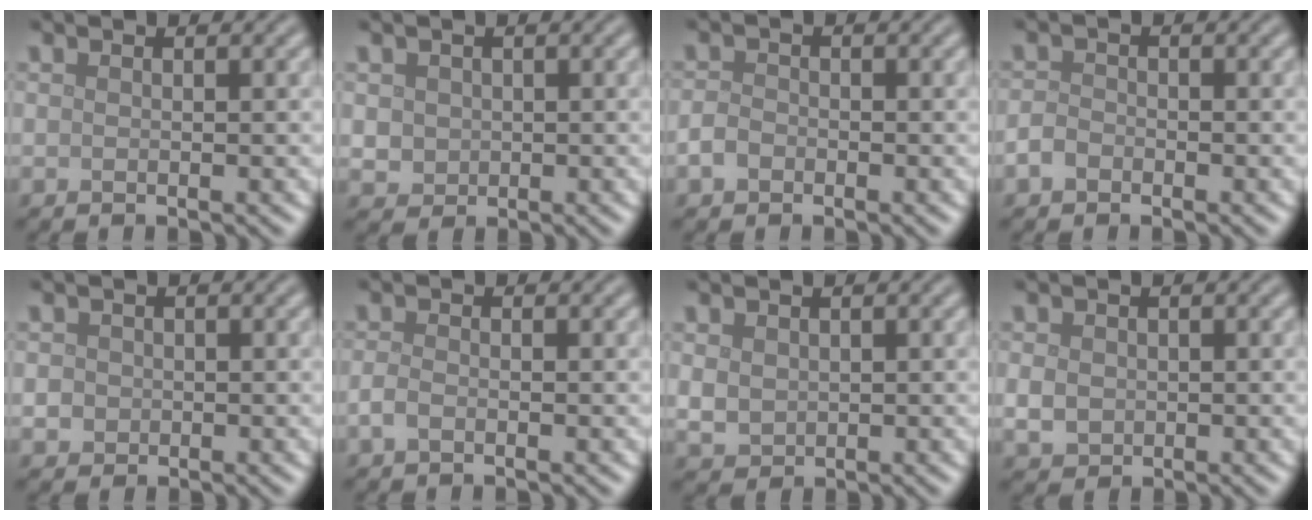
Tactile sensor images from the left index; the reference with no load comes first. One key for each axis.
{"total": 1.8, "fx": 0.2, "fy": 1.7, "fz": 0.6, "tx": -0.014, "ty": -0.006, "tz": 0.007}
{"total": 1.5, "fx": -0.8, "fy": 1.1, "fz": 0.7, "tx": -0.013, "ty": 0.000, "tz": -0.019}
{"total": 1.5, "fx": -0.8, "fy": 1.0, "fz": 0.6, "tx": -0.010, "ty": 0.001, "tz": -0.021}
{"total": 1.5, "fx": 0.0, "fy": 1.4, "fz": 0.4, "tx": 0.002, "ty": -0.002, "tz": 0.002}
{"total": 1.2, "fx": -0.6, "fy": 0.6, "fz": 0.8, "tx": -0.020, "ty": -0.001, "tz": -0.015}
{"total": 1.9, "fx": 0.5, "fy": 1.6, "fz": 0.9, "tx": -0.020, "ty": -0.004, "tz": 0.012}
{"total": 2.1, "fx": -0.1, "fy": 1.9, "fz": 1.1, "tx": -0.022, "ty": -0.004, "tz": -0.004}